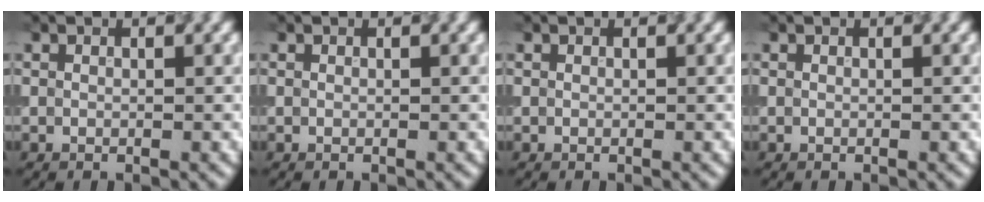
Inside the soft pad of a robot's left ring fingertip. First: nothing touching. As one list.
[{"total": 0.0}, {"total": 0.0}, {"total": 0.0}]